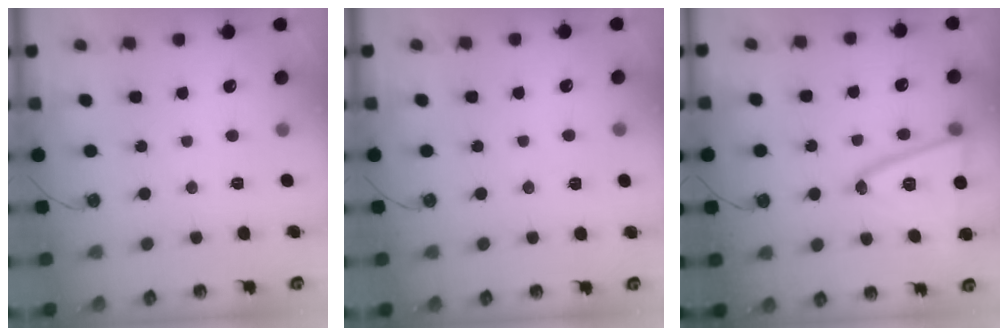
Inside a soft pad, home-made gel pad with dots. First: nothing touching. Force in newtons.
{"total": 2.3, "press": 1.3, "slide": 1.9}
{"total": 16.5, "press": 16.5, "slide": 1.4}